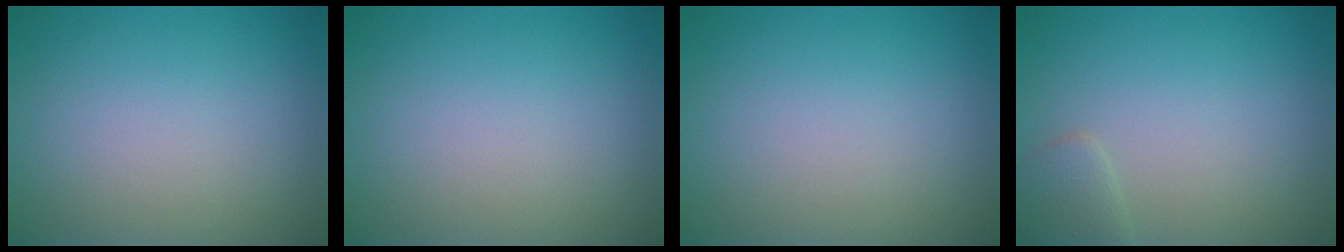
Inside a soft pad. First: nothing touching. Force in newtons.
{"total": 0.0}
{"total": 0.0}
{"total": 1.4, "press": 1.4, "slide": 0.1}